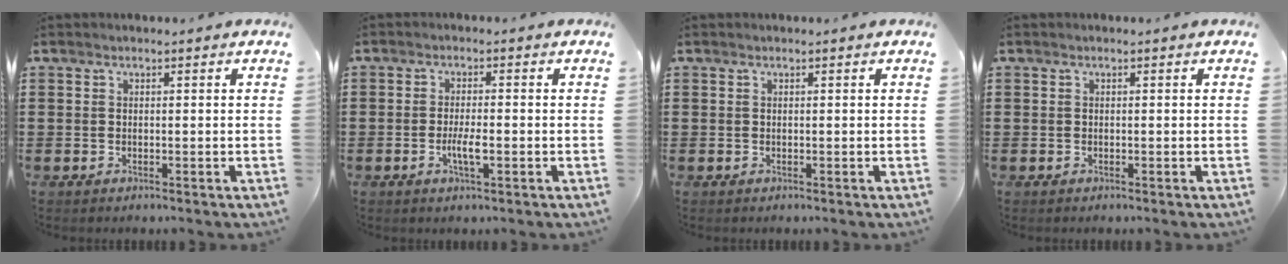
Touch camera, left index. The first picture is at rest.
{"total": 3.4, "force": [-1.0, 0.7, 3.1], "torque": [-0.061, -0.001, -0.019]}
{"total": 0.0}
{"total": 0.0}